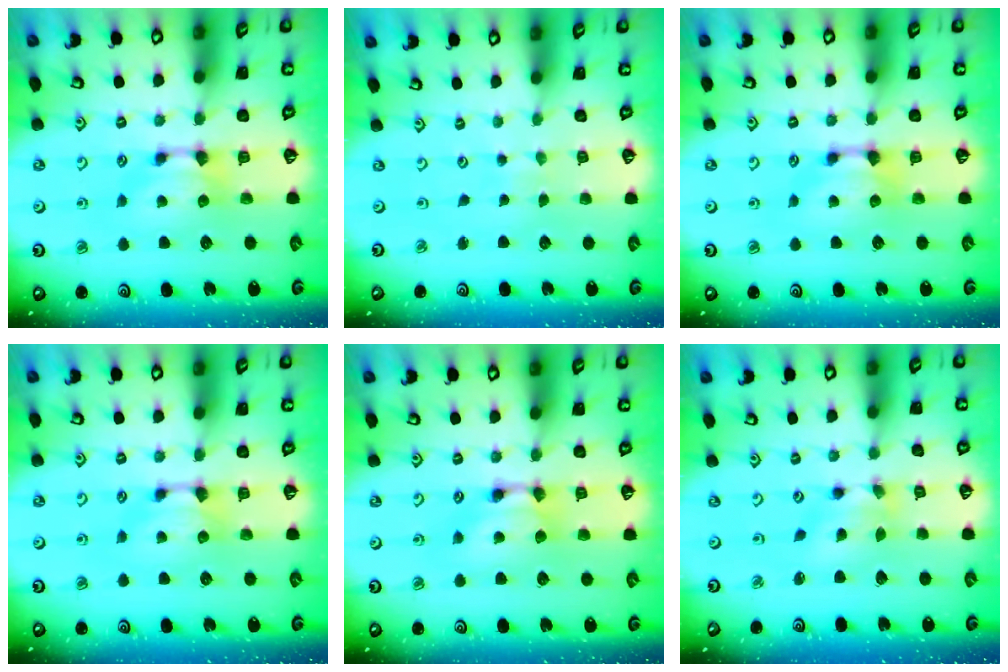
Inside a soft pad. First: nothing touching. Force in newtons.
{"total": 4.8, "press": 4.8, "slide": 0.1}
{"total": 0.0}
{"total": 0.0}
{"total": 1.5, "press": 1.5, "slide": 0.1}
{"total": 1.8, "press": 1.1, "slide": 1.4}